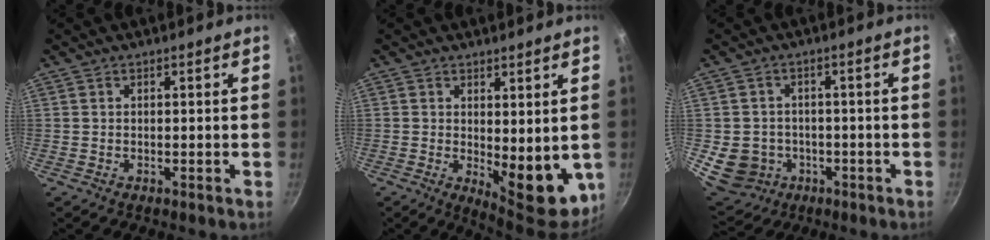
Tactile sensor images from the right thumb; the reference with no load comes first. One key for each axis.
{"total": 11.2, "fx": -0.2, "fy": 5.1, "fz": 10.0, "tx": -0.101, "ty": -0.015, "tz": 0.013}
{"total": 9.4, "fx": -2.2, "fy": 8.3, "fz": 3.7, "tx": -0.052, "ty": 0.018, "tz": -0.018}